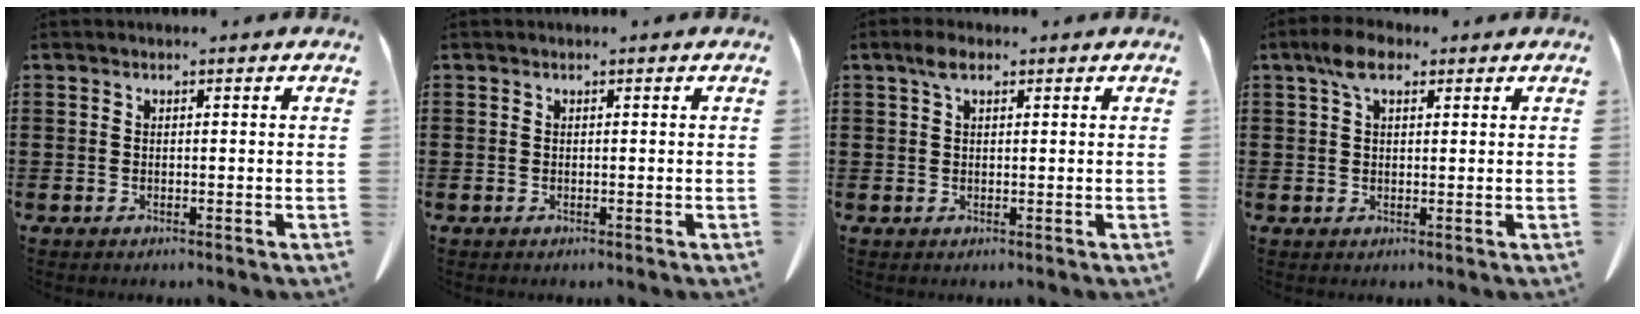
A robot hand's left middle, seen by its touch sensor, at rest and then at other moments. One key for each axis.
{"total": 0.0}
{"total": 2.7, "fx": 1.5, "fy": 1.2, "fz": 2.0, "tx": -0.044, "ty": 0.005, "tz": 0.027}
{"total": 4.8, "fx": 2.7, "fy": 2.0, "fz": 3.5, "tx": -0.076, "ty": 0.009, "tz": 0.049}